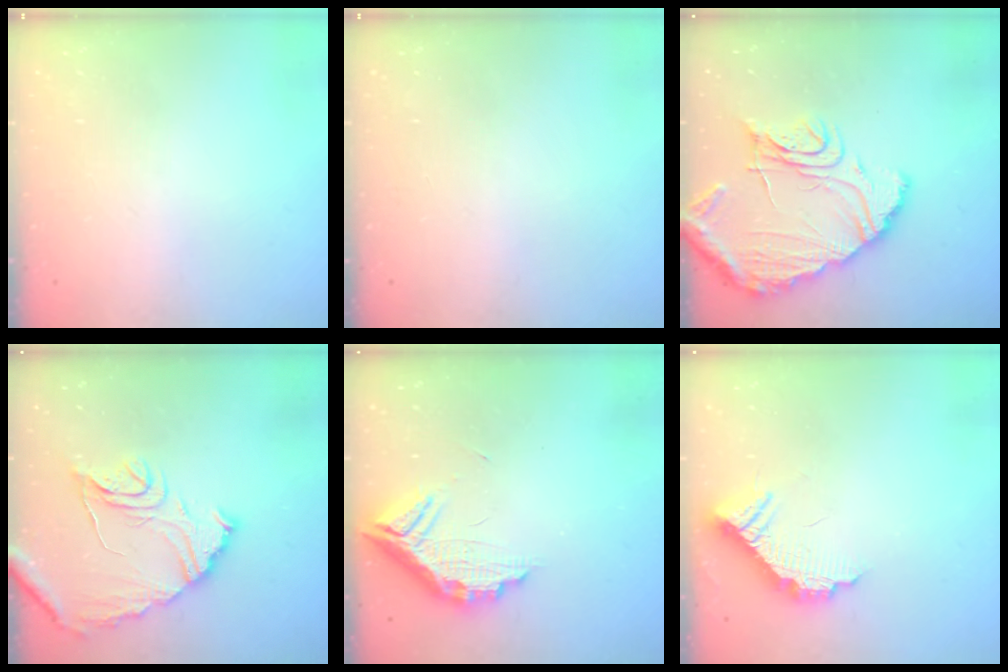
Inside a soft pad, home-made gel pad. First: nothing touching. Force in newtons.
{"total": 0.0}
{"total": 15.7, "press": 15.6, "slide": 1.0}
{"total": 13.6, "press": 13.5, "slide": 1.2}
{"total": 12.6, "press": 12.6, "slide": 1.0}
{"total": 10.4, "press": 10.4, "slide": 0.3}